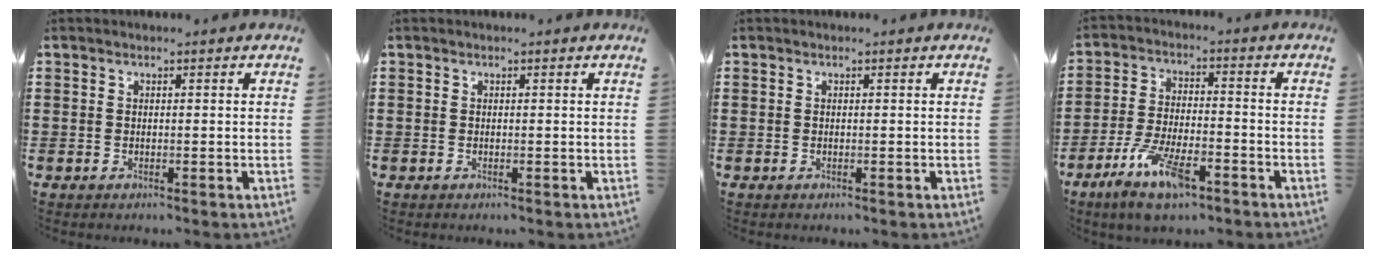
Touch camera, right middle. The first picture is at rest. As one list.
[{"total": 0.0}, {"total": 0.0}, {"total": 9.5, "force": [-5.8, 3.2, 6.8], "torque": [-0.143, -0.002, -0.108]}]